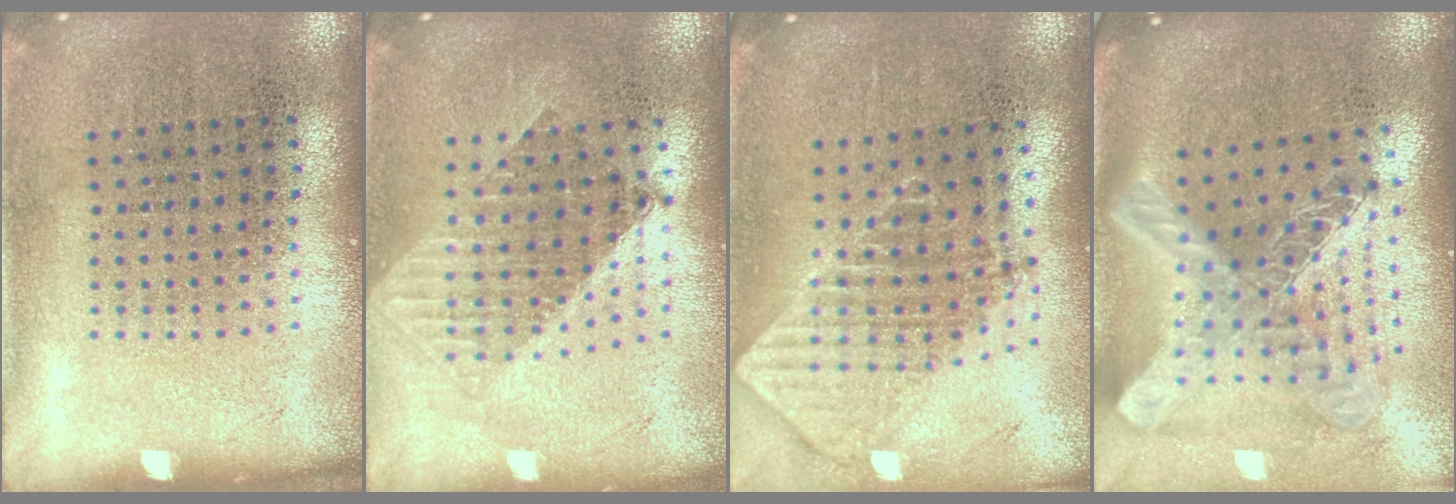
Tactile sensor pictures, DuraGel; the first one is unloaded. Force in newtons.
{"total": 1.6, "press": 1.3, "slide": 1.0}
{"total": 2.0, "press": 1.6, "slide": 1.3}
{"total": 2.8, "press": 2.0, "slide": 1.9}